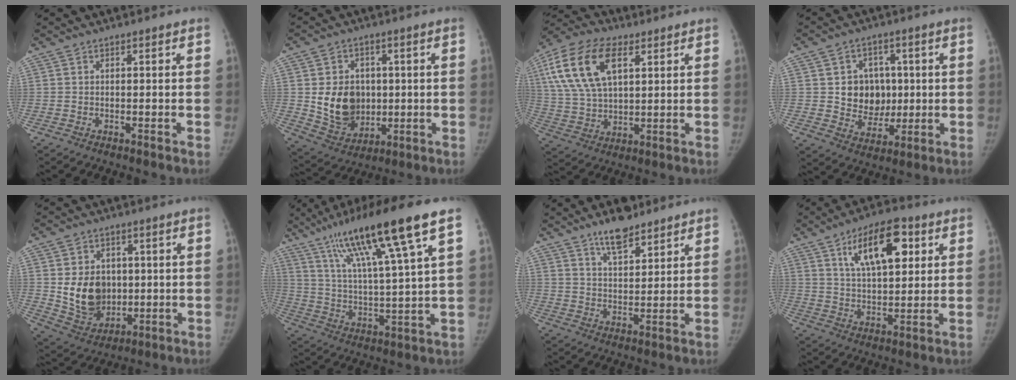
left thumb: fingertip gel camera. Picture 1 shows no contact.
{"total": 12.3, "force": [0.4, 10.0, 7.2], "torque": [-0.076, -0.010, 0.024]}
{"total": 17.6, "force": [6.6, 9.6, 13.2], "torque": [-0.253, 0.001, 0.123]}
{"total": 10.1, "force": [1.0, 8.8, 4.7], "torque": [-0.015, 0.001, 0.026]}
{"total": 11.8, "force": [0.6, 9.5, 7.0], "torque": [-0.073, -0.012, 0.030]}
{"total": 19.0, "force": [10.8, 1.4, 15.6], "torque": [-0.264, -0.026, 0.187]}
{"total": 7.9, "force": [5.9, 3.1, 4.2], "torque": [-0.043, -0.037, 0.099]}
{"total": 14.4, "force": [5.9, 6.6, 11.4], "torque": [-0.154, -0.013, 0.099]}